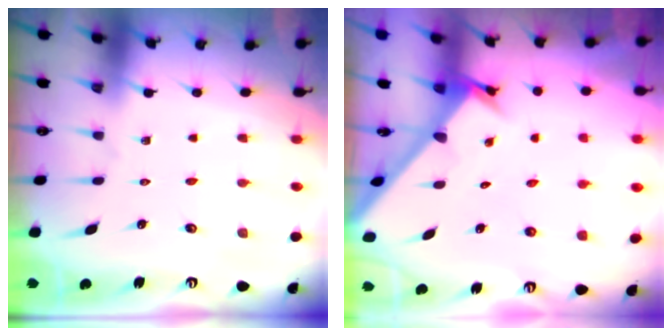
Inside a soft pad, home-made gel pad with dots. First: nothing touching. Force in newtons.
{"total": 2.3, "press": 2.3, "slide": 0.1}